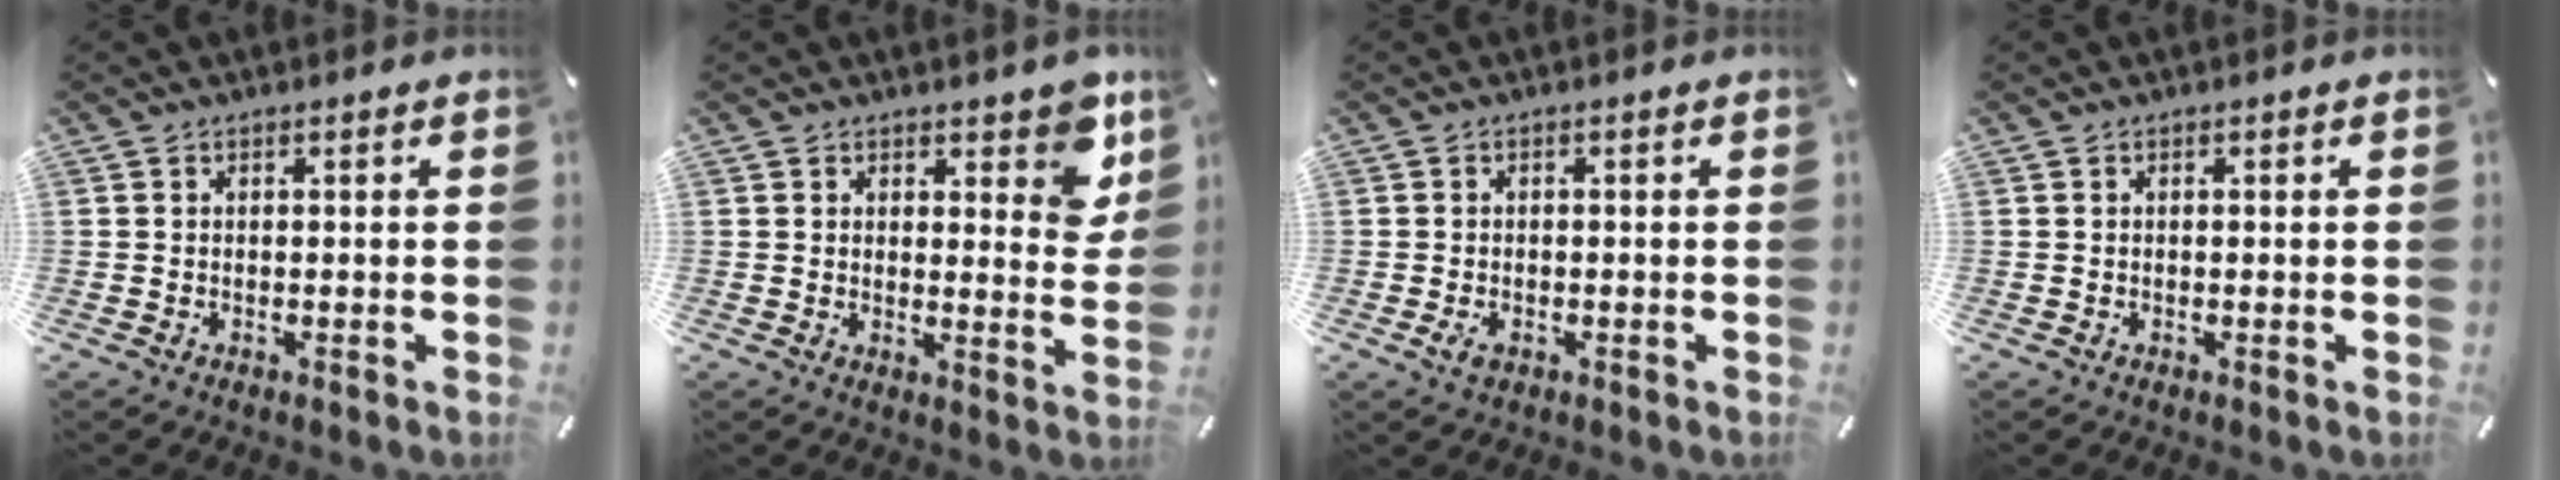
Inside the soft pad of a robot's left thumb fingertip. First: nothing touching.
{"total": 7.9, "force": [5.2, 4.1, 4.4], "torque": [-0.035, -0.036, 0.087]}
{"total": 2.2, "force": [-0.9, 1.4, 1.5], "torque": [-0.033, 0.001, -0.019]}
{"total": 0.0}